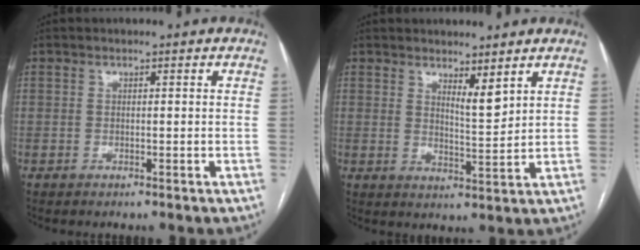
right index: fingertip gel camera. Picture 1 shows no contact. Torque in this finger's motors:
{"motor_torque": [-0.09, 0.07, -0.08, -0.01]}